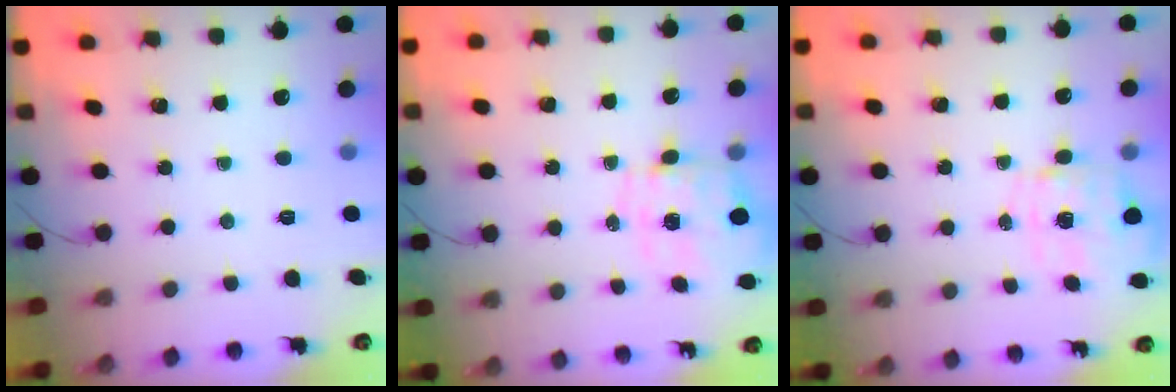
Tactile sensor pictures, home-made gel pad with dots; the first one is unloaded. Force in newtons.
{"total": 1.3, "press": 1.2, "slide": 0.5}
{"total": 2.8, "press": 2.7, "slide": 0.9}